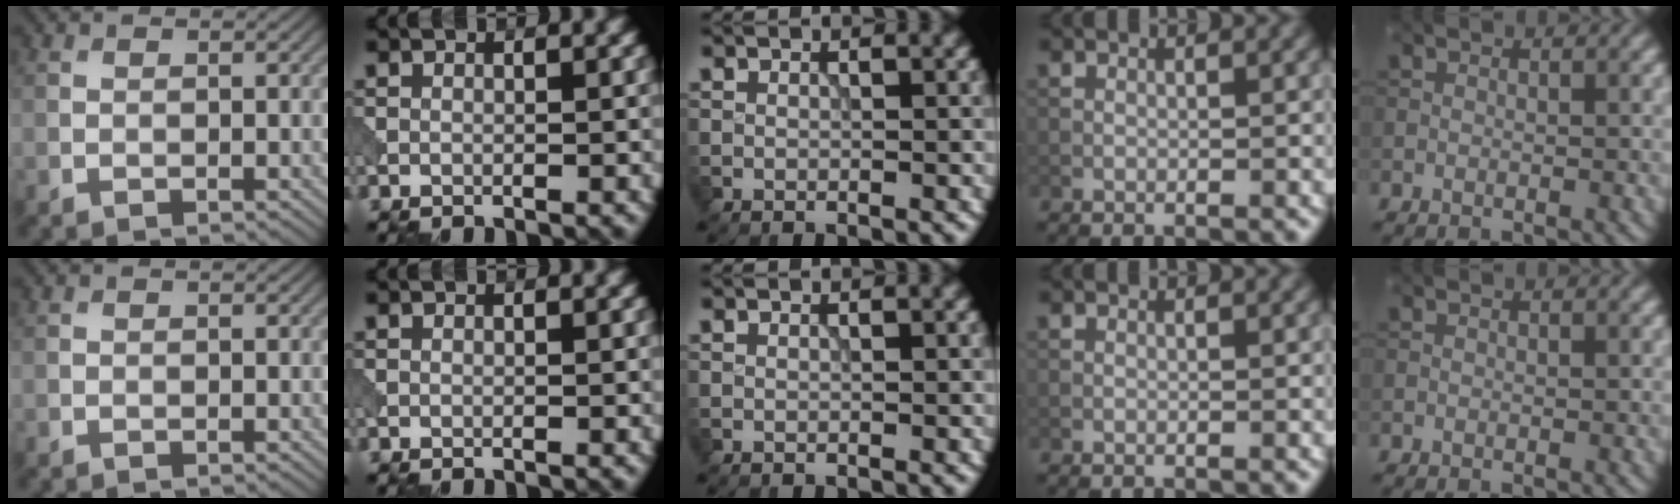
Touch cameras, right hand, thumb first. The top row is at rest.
{}